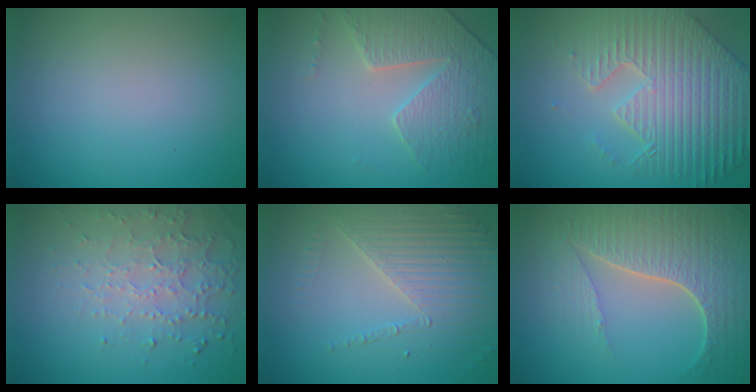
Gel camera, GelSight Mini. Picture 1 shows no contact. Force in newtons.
{"total": 4.0, "press": 3.9, "slide": 1.1}
{"total": 9.3, "press": 6.5, "slide": 6.6}
{"total": 4.6, "press": 3.3, "slide": 3.2}
{"total": 4.1, "press": 3.7, "slide": 1.8}
{"total": 7.1, "press": 5.3, "slide": 4.6}